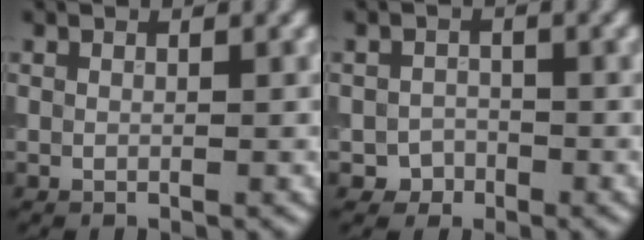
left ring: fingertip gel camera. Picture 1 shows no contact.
{"total": 1.5, "force": [-1.0, 1.2, -0.3], "torque": [0.016, 0.007, -0.018]}